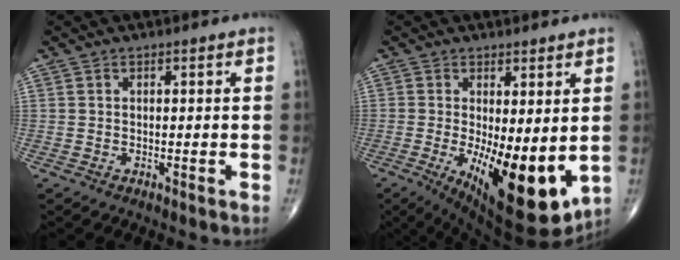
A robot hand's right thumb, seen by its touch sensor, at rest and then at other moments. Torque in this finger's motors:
{"motor_torque": [0.64, 2.15, 0.96, 0.48, 0.52]}